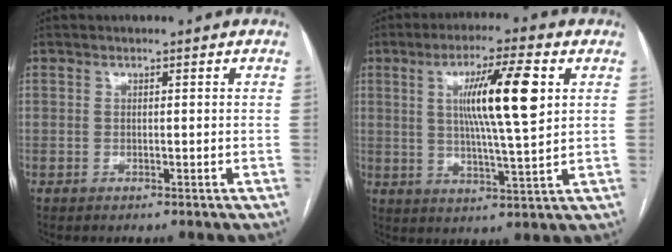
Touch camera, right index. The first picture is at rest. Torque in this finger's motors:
{"motor_torque": [1.66, 0.48, 0.39, 0.17]}